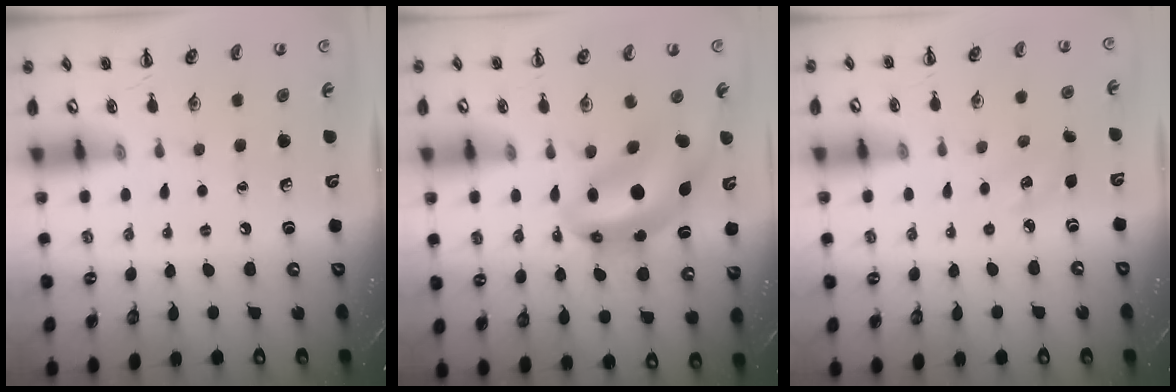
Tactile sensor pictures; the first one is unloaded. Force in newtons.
{"total": 9.4, "press": 9.1, "slide": 2.5}
{"total": 4.0, "press": 3.9, "slide": 0.9}